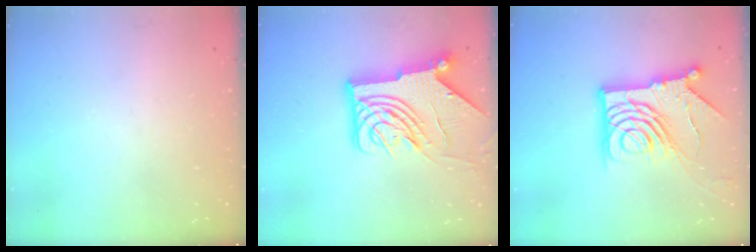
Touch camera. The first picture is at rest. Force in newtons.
{"total": 15.0, "press": 14.9, "slide": 1.5}
{"total": 17.5, "press": 17.4, "slide": 1.9}